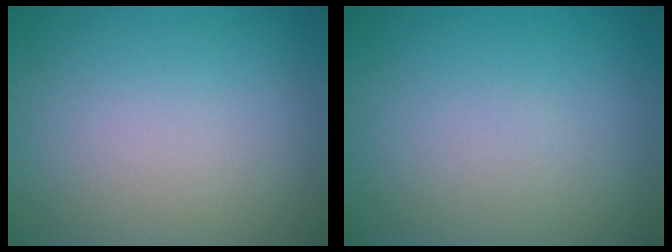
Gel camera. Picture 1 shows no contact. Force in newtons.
{"total": 0.0}